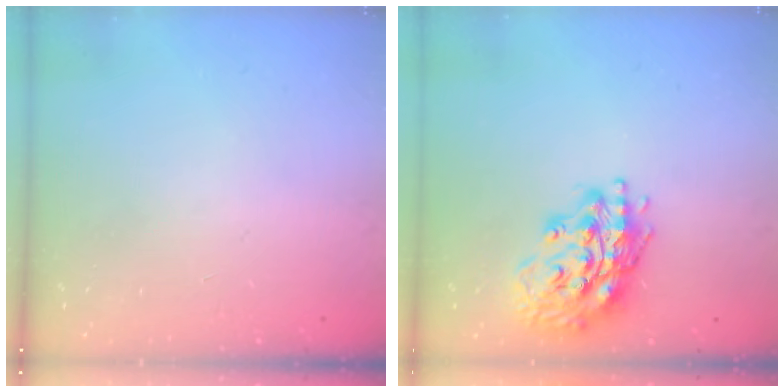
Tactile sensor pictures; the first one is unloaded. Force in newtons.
{"total": 17.6, "press": 17.5, "slide": 2.3}